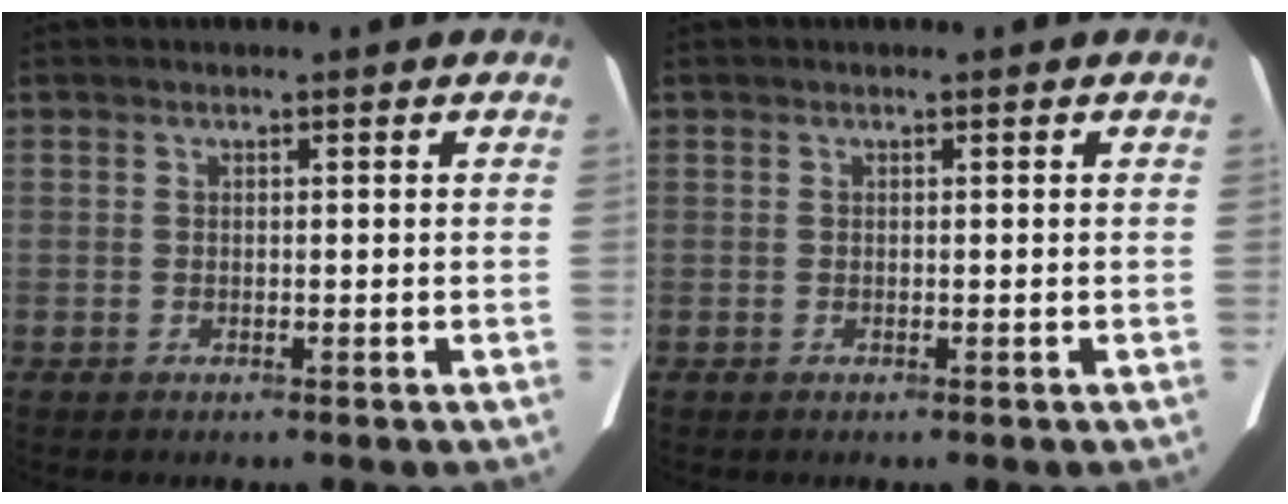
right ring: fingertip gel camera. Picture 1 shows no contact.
{"total": 0.0}